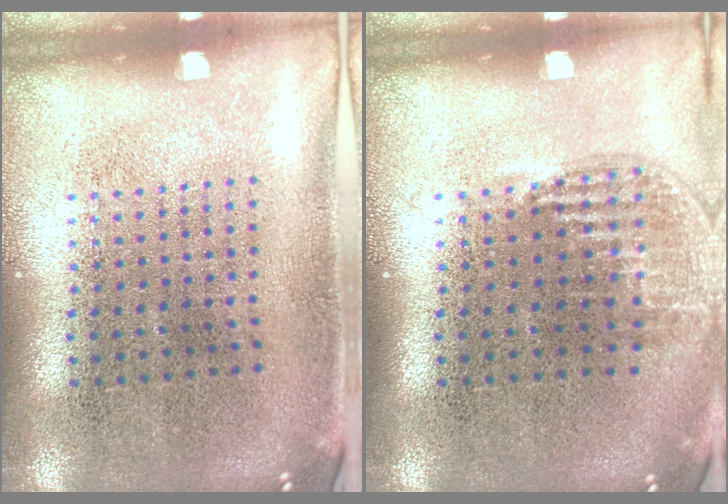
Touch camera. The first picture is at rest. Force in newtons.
{"total": 1.1, "press": 1.0, "slide": 0.4}